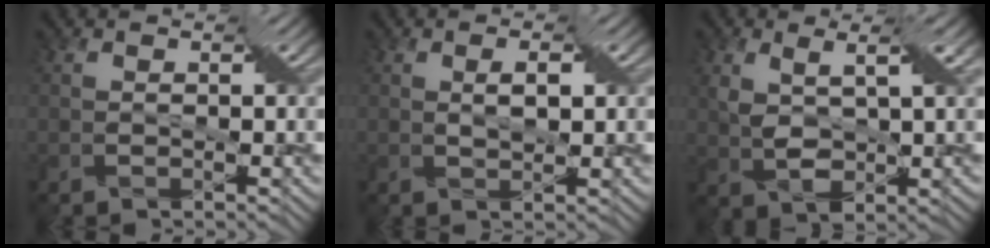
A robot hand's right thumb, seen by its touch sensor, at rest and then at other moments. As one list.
[{"total": 1.5, "force": [0.6, 0.5, 1.3], "torque": [-0.023, 0.000, 0.012]}, {"total": 4.1, "force": [1.2, 1.8, 3.4], "torque": [-0.078, -0.003, 0.026]}]